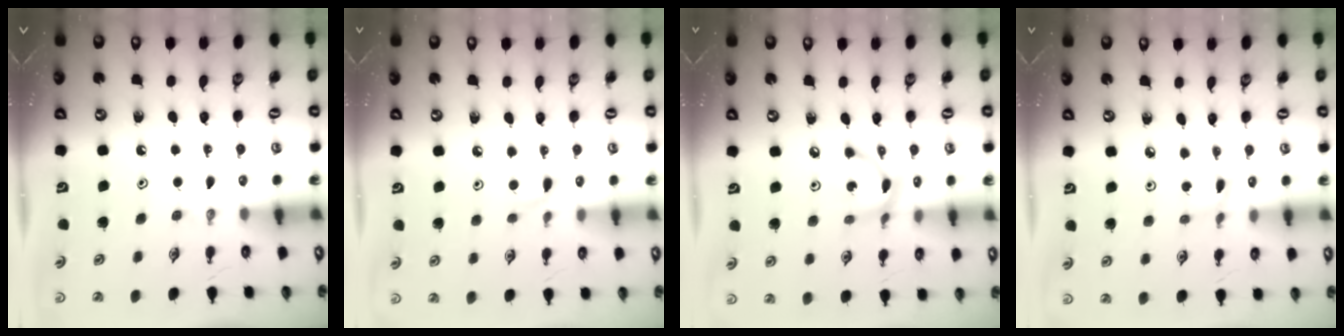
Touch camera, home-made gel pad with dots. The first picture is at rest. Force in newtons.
{"total": 4.0, "press": 4.0, "slide": 0.6}
{"total": 6.5, "press": 6.5, "slide": 0.1}
{"total": 1.4, "press": 1.4, "slide": 0.2}